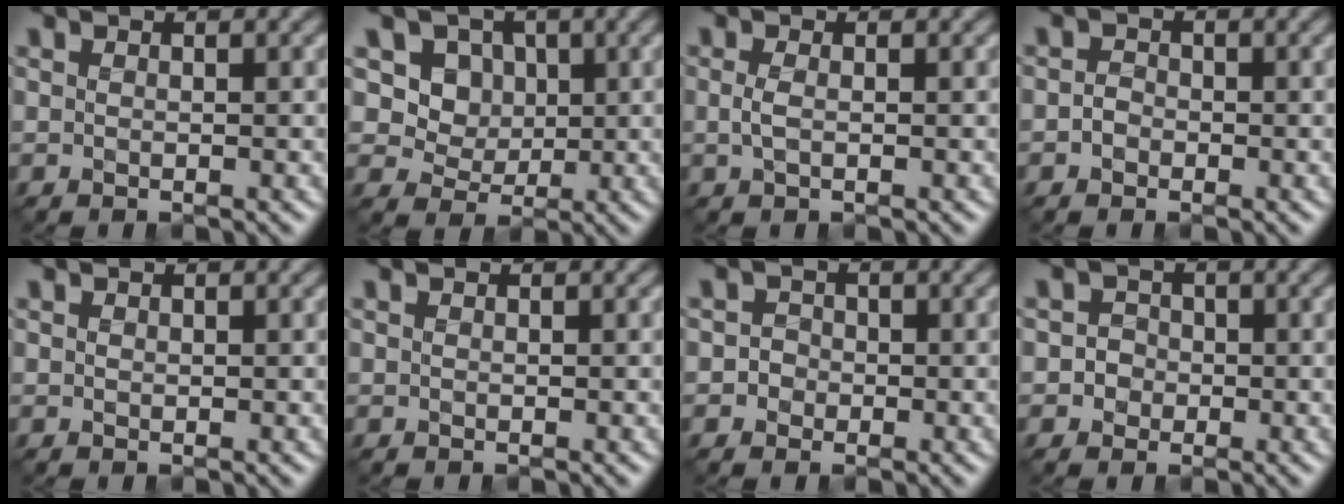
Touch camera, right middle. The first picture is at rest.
{"total": 6.4, "force": [2.1, 5.4, 2.7], "torque": [-0.061, -0.010, 0.033]}
{"total": 1.1, "force": [-0.4, 0.5, 0.9], "torque": [-0.025, -0.001, -0.010]}
{"total": 1.2, "force": [-0.8, 0.9, 0.4], "torque": [-0.003, 0.001, -0.022]}
{"total": 0.0}
{"total": 0.0}
{"total": 1.8, "force": [-0.3, 1.7, 0.5], "torque": [0.011, 0.004, -0.010]}
{"total": 2.0, "force": [-0.3, 1.9, 0.6], "torque": [0.010, 0.004, -0.012]}